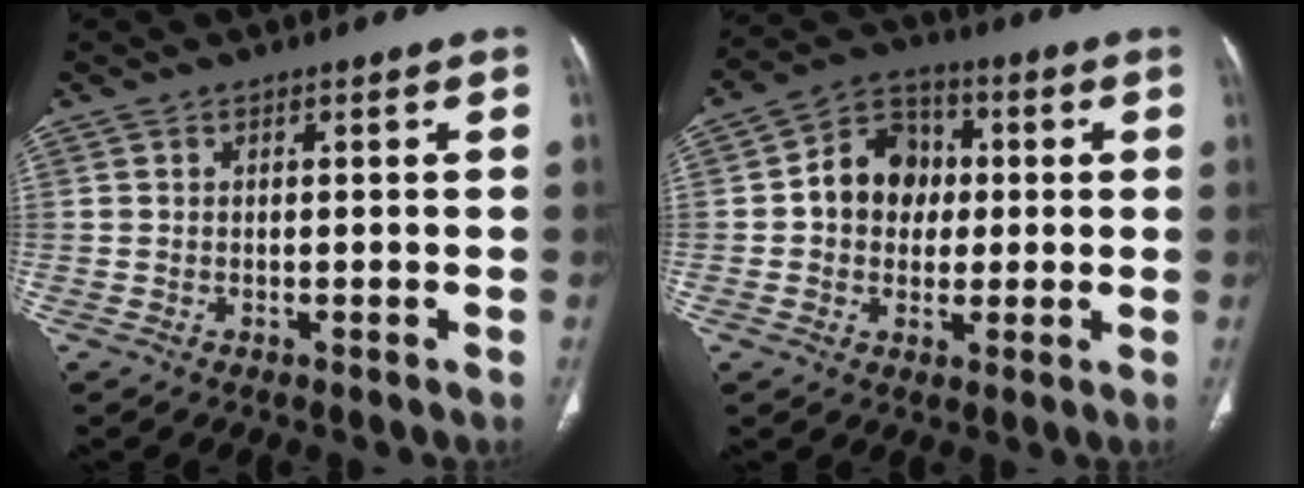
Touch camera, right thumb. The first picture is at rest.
{"total": 10.5, "force": [0.7, 8.8, 5.7], "torque": [-0.055, 0.019, 0.001]}